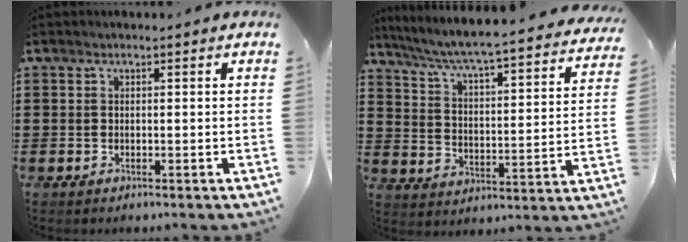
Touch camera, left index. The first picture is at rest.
{"total": 4.8, "force": [4.4, -0.6, 1.9], "torque": [-0.061, -0.045, 0.063]}